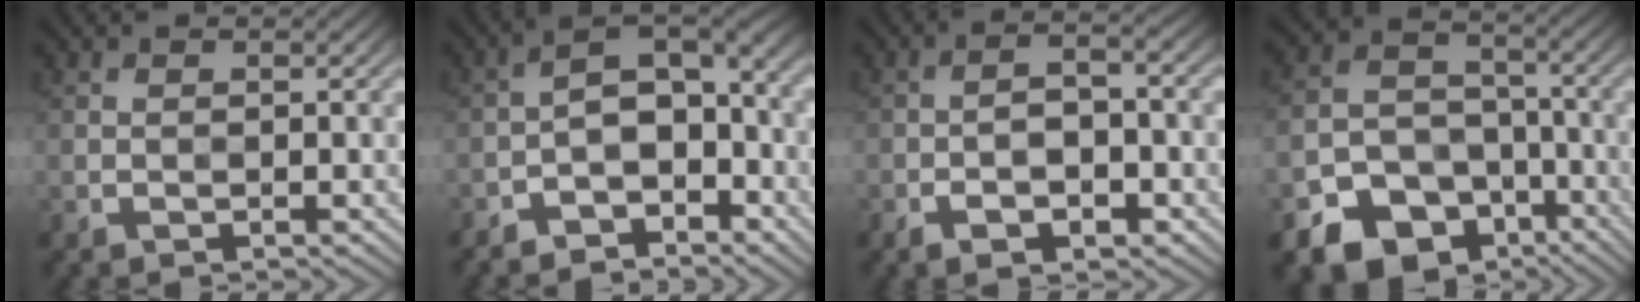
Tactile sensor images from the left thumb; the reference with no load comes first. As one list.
[{"total": 7.6, "force": [-4.4, 3.6, 5.1], "torque": [-0.081, 0.001, -0.083]}, {"total": 5.8, "force": [-2.5, 2.1, 4.8], "torque": [-0.086, -0.002, -0.042]}, {"total": 15.9, "force": [-9.6, 11.0, 6.1], "torque": [-0.133, -0.051, -0.152]}]